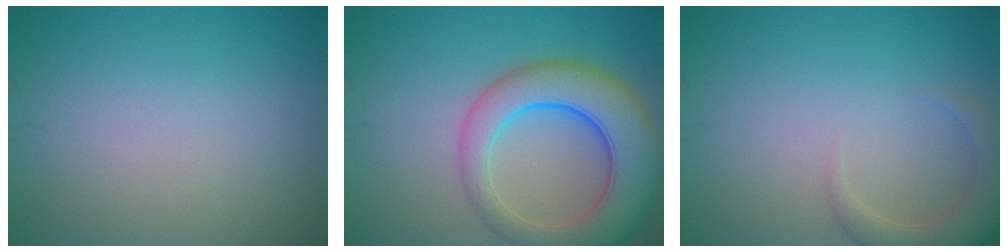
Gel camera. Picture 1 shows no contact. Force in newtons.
{"total": 8.8, "press": 8.7, "slide": 0.5}
{"total": 3.8, "press": 3.8, "slide": 0.5}